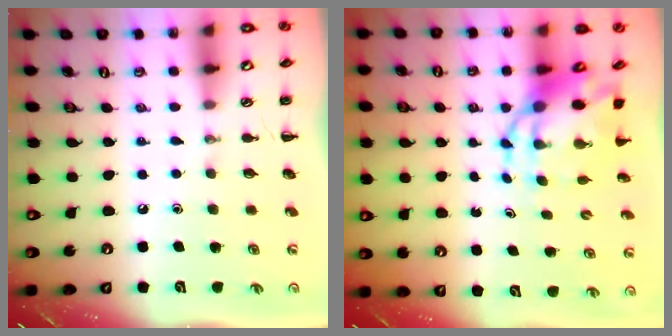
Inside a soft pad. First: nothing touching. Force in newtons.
{"total": 7.8, "press": 7.5, "slide": 2.0}